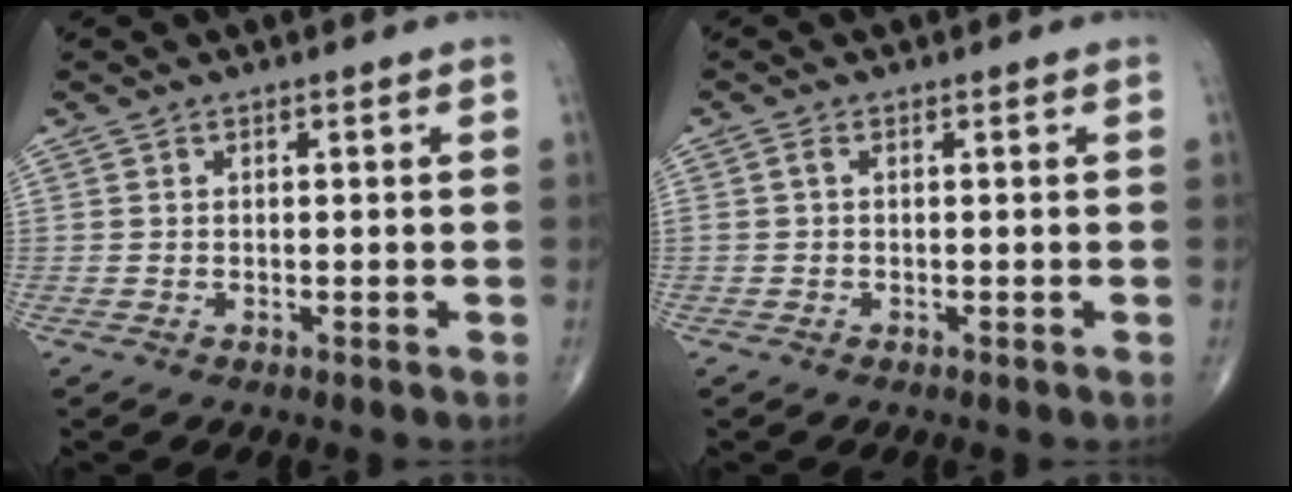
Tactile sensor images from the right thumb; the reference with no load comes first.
{"total": 0.8, "force": [0.0, 0.3, 0.7], "torque": [-0.016, 0.000, -0.002]}